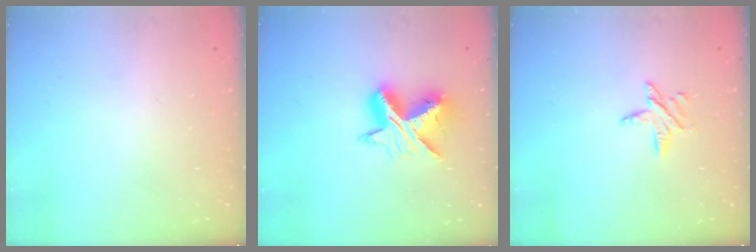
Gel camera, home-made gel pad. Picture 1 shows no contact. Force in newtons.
{"total": 9.5, "press": 9.5, "slide": 0.7}
{"total": 5.5, "press": 5.5, "slide": 0.6}